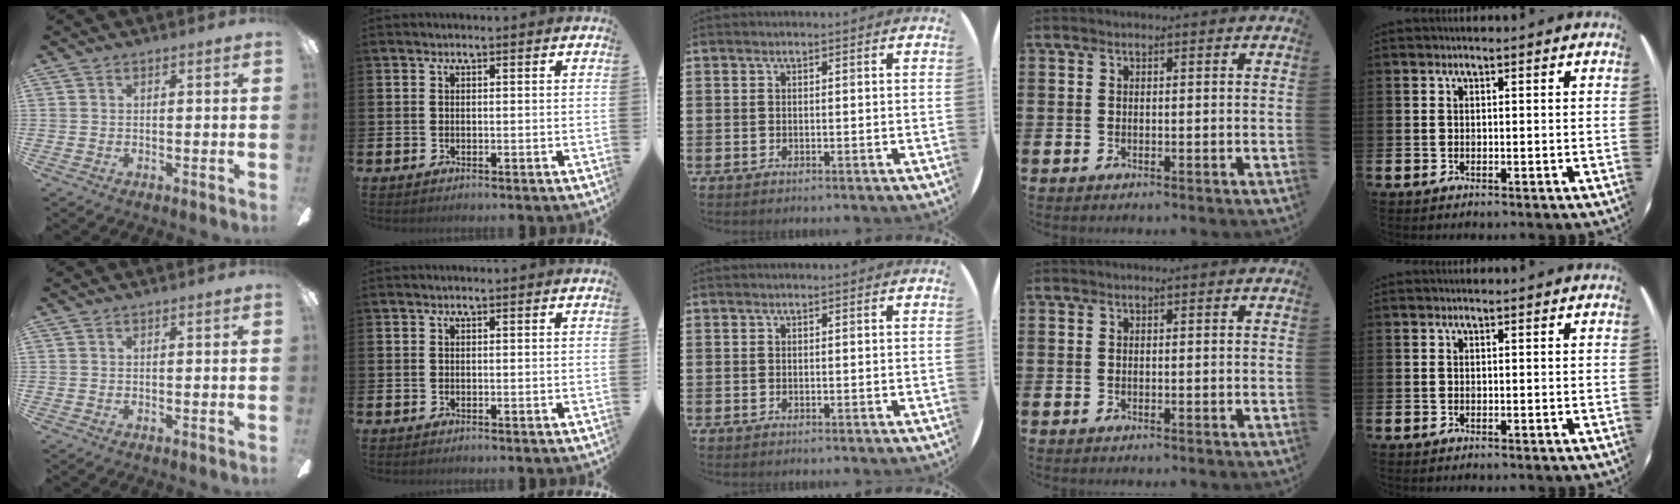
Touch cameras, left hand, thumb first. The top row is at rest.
{}